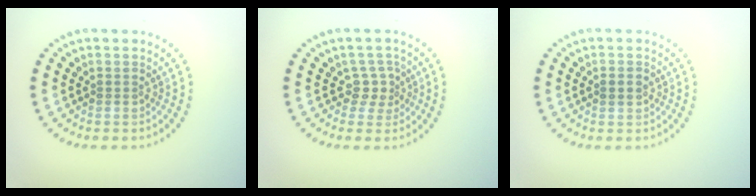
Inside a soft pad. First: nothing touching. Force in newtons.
{"total": 1.7, "press": 1.3, "slide": 1.2}
{"total": 1.6, "press": 1.6, "slide": 0.2}